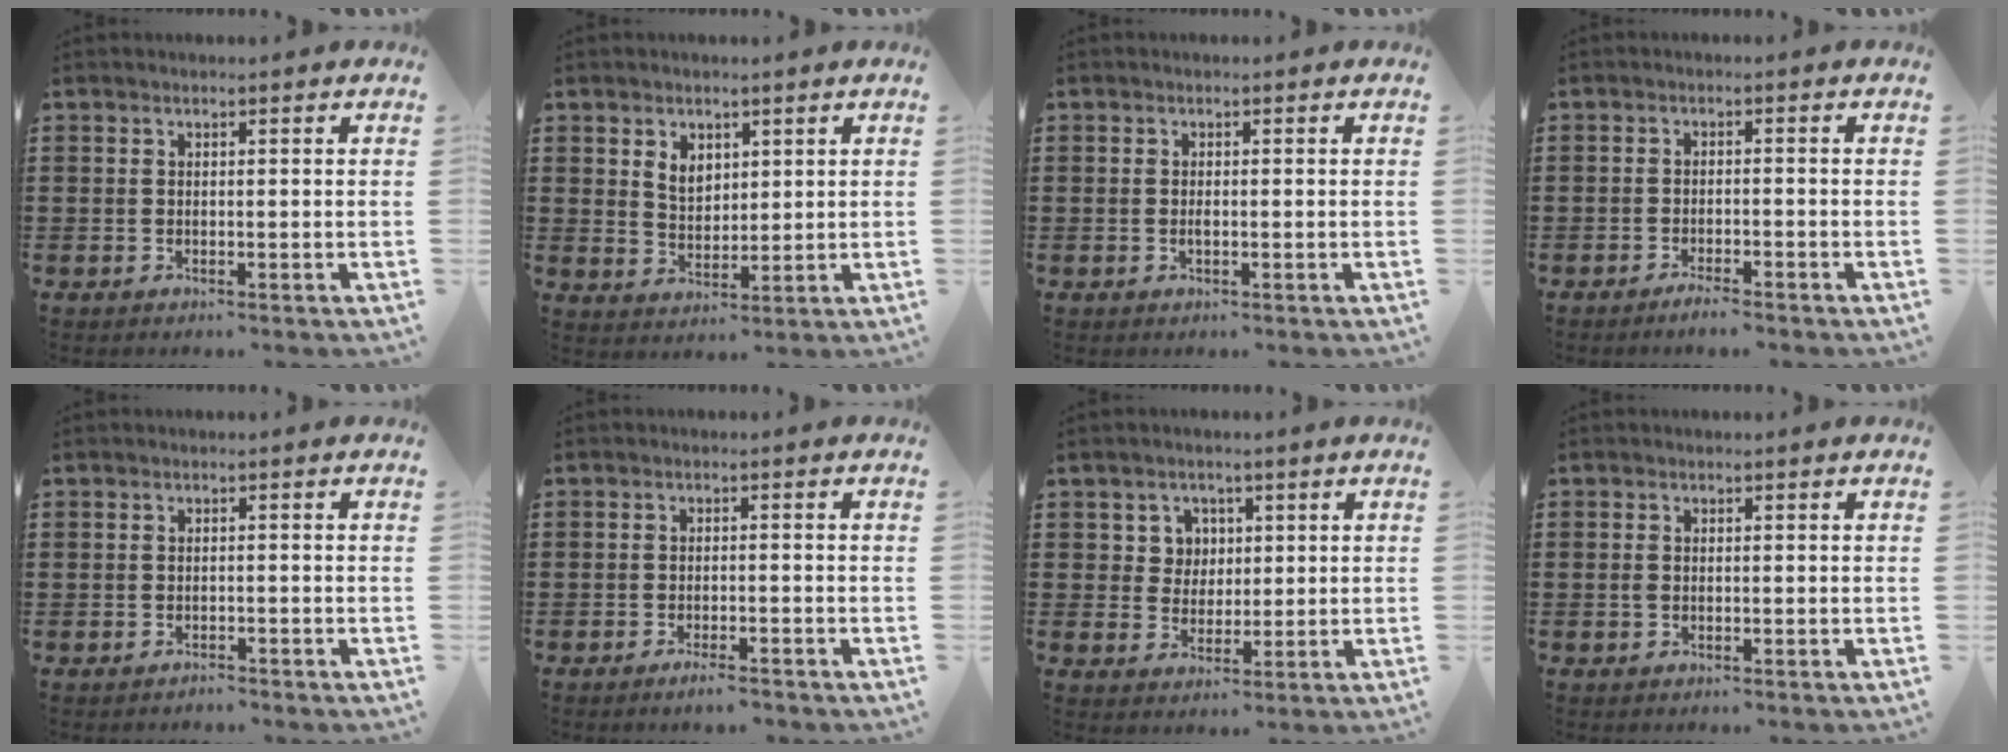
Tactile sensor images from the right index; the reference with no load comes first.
{"total": 3.7, "force": [1.9, 2.7, 1.6], "torque": [-0.034, 0.008, 0.032]}
{"total": 0.7, "force": [-0.2, 0.1, 0.6], "torque": [-0.014, -0.005, -0.002]}
{"total": 2.0, "force": [-1.9, -0.1, 0.7], "torque": [-0.014, -0.001, -0.036]}
{"total": 1.2, "force": [-1.2, 0.1, -0.2], "torque": [0.000, 0.003, -0.027]}
{"total": 2.0, "force": [-1.8, 0.0, 1.0], "torque": [-0.026, -0.004, -0.035]}
{"total": 4.1, "force": [1.4, 3.7, 0.9], "torque": [-0.035, 0.013, 0.026]}
{"total": 0.8, "force": [-0.2, 0.5, 0.6], "torque": [-0.021, -0.003, -0.006]}